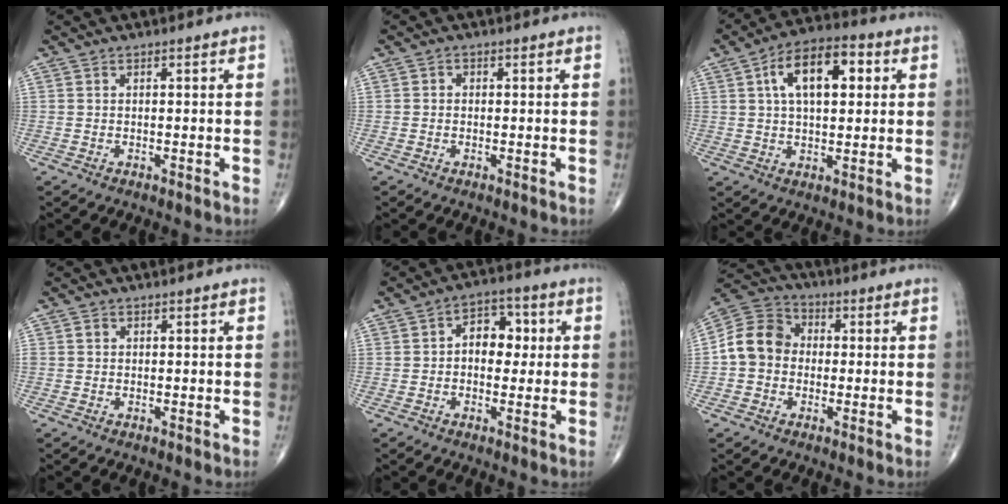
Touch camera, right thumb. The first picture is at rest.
{"total": 0.8, "force": [-0.1, 0.7, 0.3], "torque": [0.002, 0.003, -0.006]}
{"total": 12.8, "force": [3.4, 6.7, 10.4], "torque": [-0.155, 0.017, 0.048]}
{"total": 0.9, "force": [0.2, 0.8, 0.4], "torque": [-0.002, 0.002, 0.002]}
{"total": 7.5, "force": [0.6, 5.3, 5.2], "torque": [-0.039, 0.019, 0.001]}
{"total": 9.8, "force": [-0.5, 8.4, 5.1], "torque": [-0.080, 0.033, -0.023]}